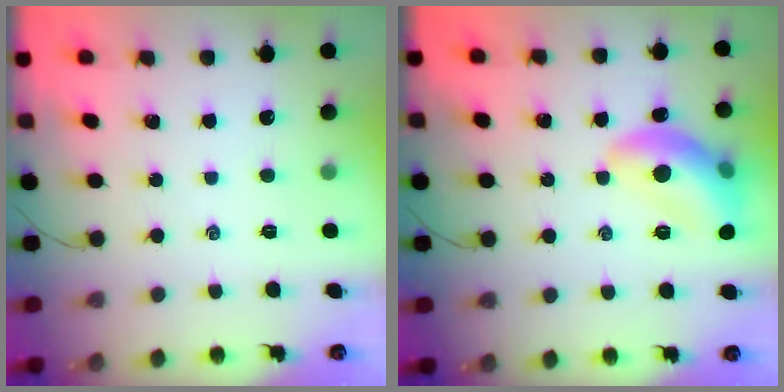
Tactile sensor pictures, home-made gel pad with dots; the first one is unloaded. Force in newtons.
{"total": 14.1, "press": 14.1, "slide": 1.3}